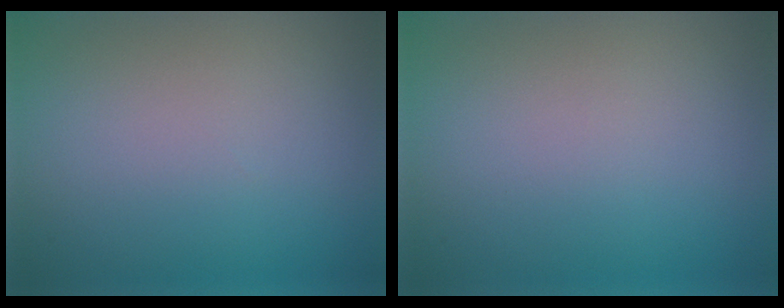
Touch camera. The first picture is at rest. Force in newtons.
{"total": 0.0}